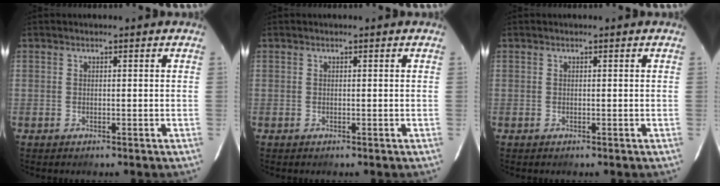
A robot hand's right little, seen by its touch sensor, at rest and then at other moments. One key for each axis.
{"total": 0.0}
{"total": 0.0}